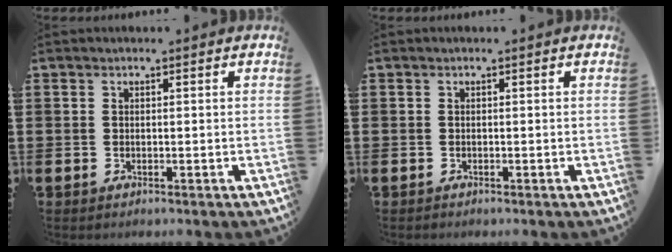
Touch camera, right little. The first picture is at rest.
{"total": 0.0}